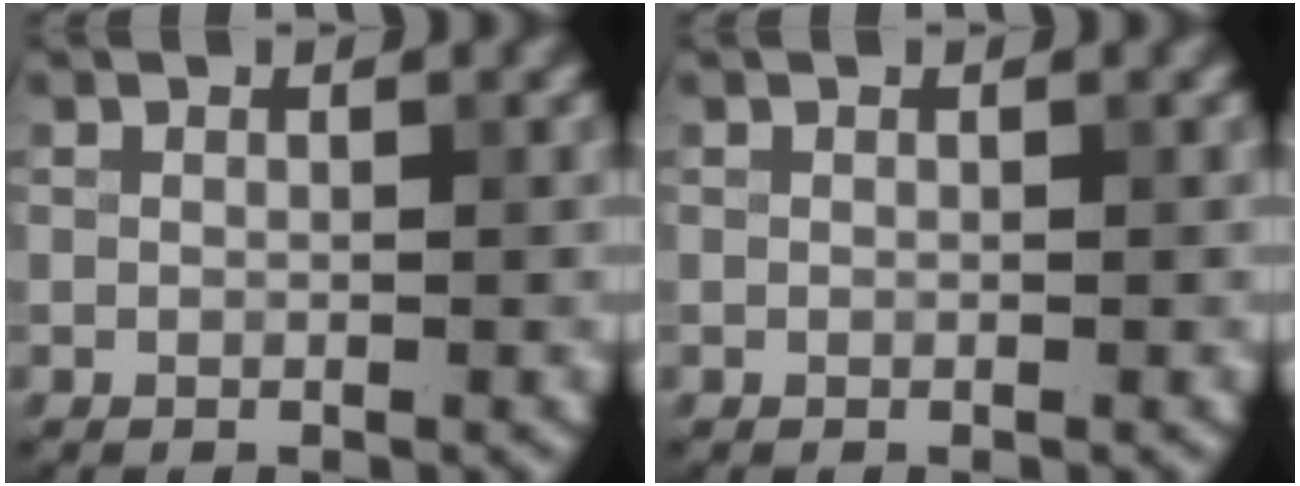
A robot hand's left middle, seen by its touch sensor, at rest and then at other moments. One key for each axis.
{"total": 0.0}